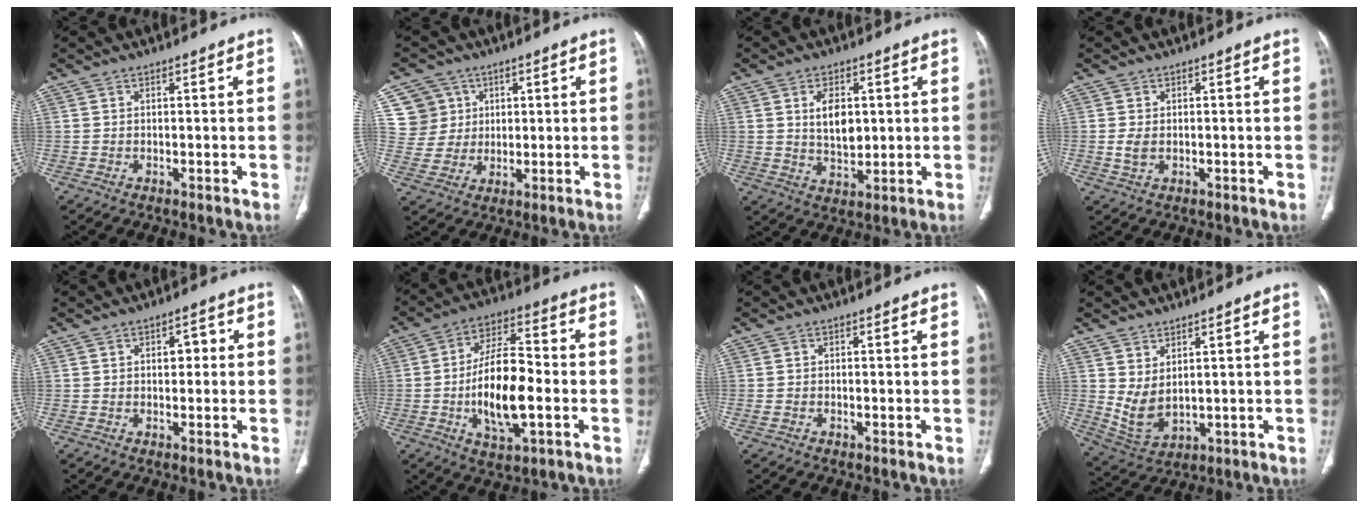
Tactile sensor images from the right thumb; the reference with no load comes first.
{"total": 7.9, "force": [2.8, 7.3, 0.8], "torque": [0.020, -0.009, 0.057]}
{"total": 6.9, "force": [1.5, 4.2, 5.3], "torque": [-0.072, -0.013, 0.029]}
{"total": 2.3, "force": [-0.2, 1.6, 1.7], "torque": [-0.035, -0.001, -0.001]}
{"total": 2.8, "force": [0.3, 1.8, 2.1], "torque": [-0.014, 0.007, 0.000]}
{"total": 15.2, "force": [-3.1, 6.4, 13.4], "torque": [-0.231, 0.020, -0.055]}
{"total": 0.8, "force": [-0.4, 0.5, 0.4], "torque": [-0.012, 0.002, -0.009]}
{"total": 6.2, "force": [1.6, 3.5, 4.9], "torque": [-0.086, -0.019, 0.052]}